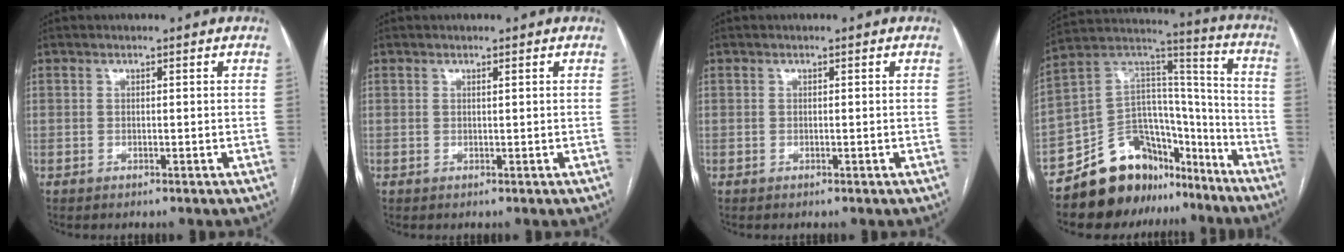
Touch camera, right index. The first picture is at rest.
{"total": 0.0}
{"total": 0.0}
{"total": 17.7, "force": [-14.1, 9.2, 5.4], "torque": [-0.069, 0.090, -0.235]}